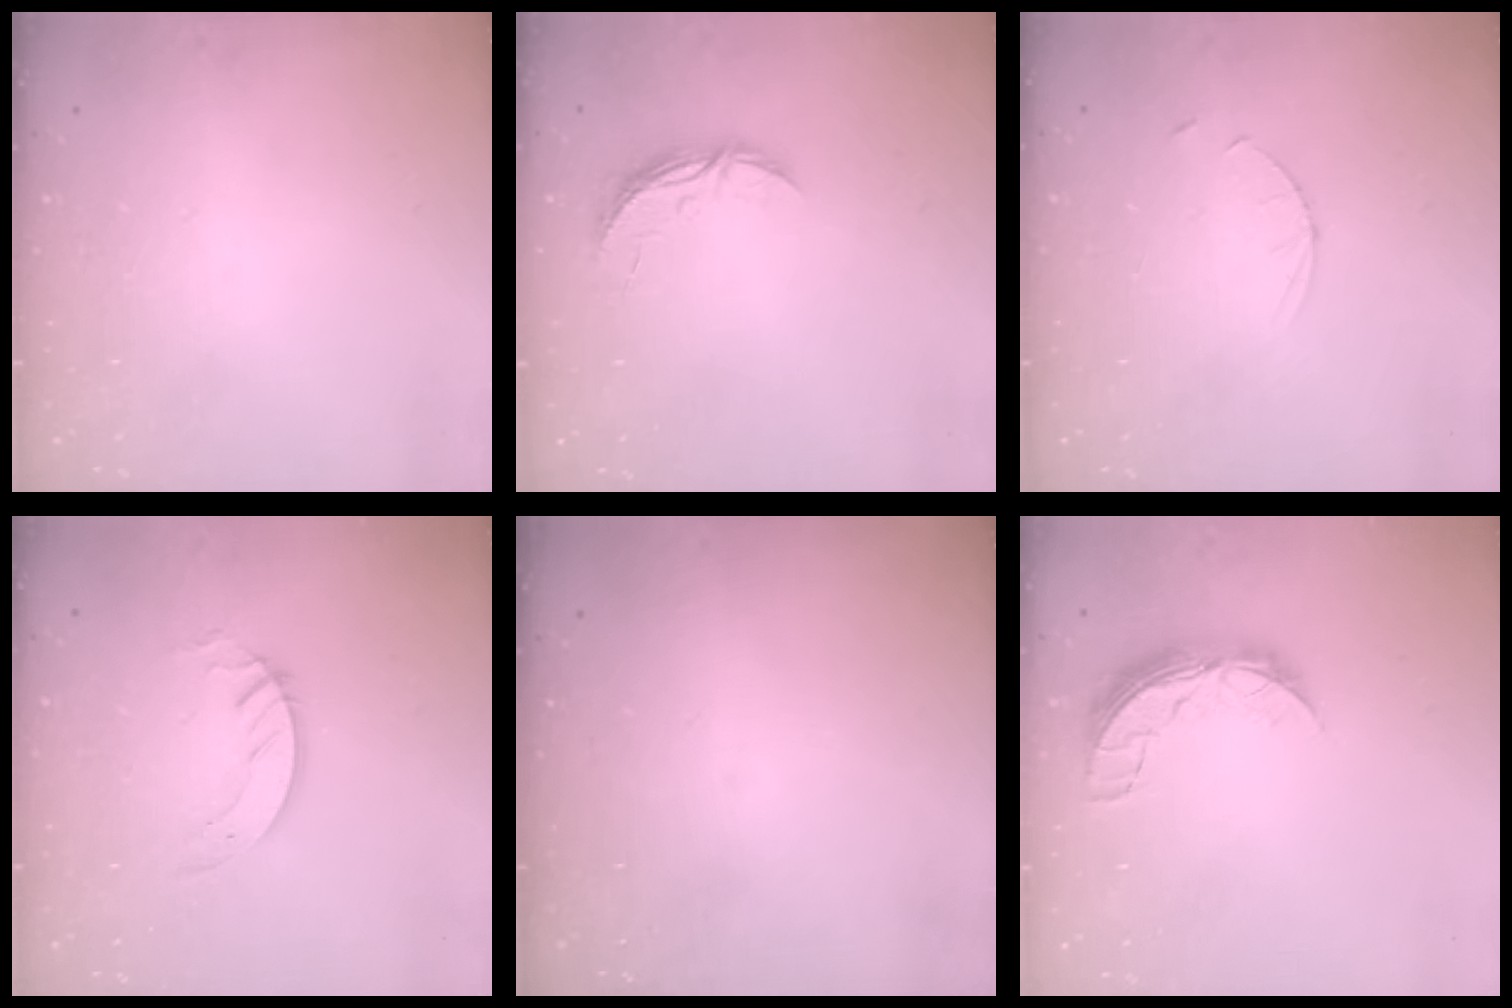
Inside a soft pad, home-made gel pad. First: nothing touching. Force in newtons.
{"total": 4.6, "press": 4.6, "slide": 0.4}
{"total": 3.0, "press": 2.9, "slide": 0.4}
{"total": 2.8, "press": 2.8, "slide": 0.2}
{"total": 0.0}
{"total": 7.9, "press": 7.9, "slide": 0.6}